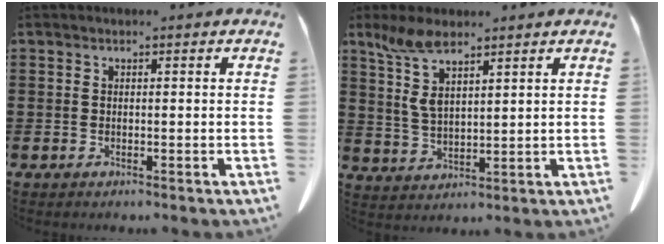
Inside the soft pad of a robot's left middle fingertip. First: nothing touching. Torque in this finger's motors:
{"motor_torque": [0.57, 0.49, 0.08, 0.03]}